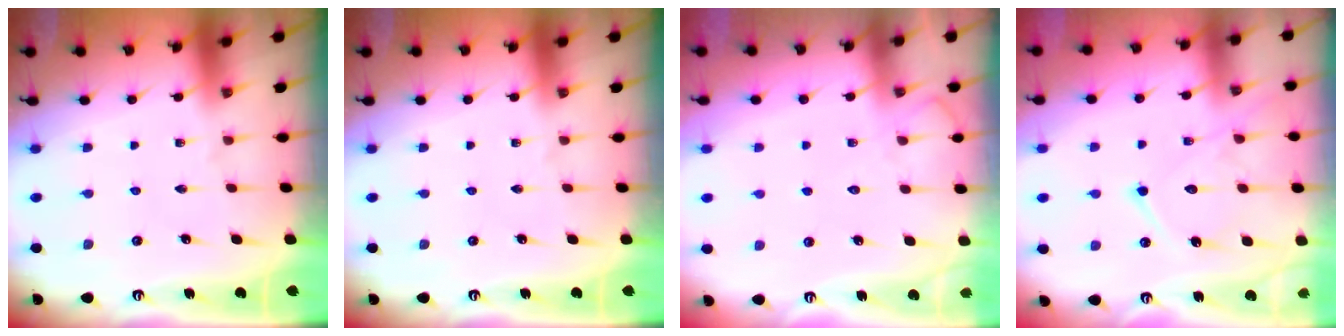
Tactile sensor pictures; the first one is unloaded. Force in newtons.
{"total": 0.0}
{"total": 8.2, "press": 8.1, "slide": 1.0}
{"total": 14.7, "press": 14.6, "slide": 1.2}